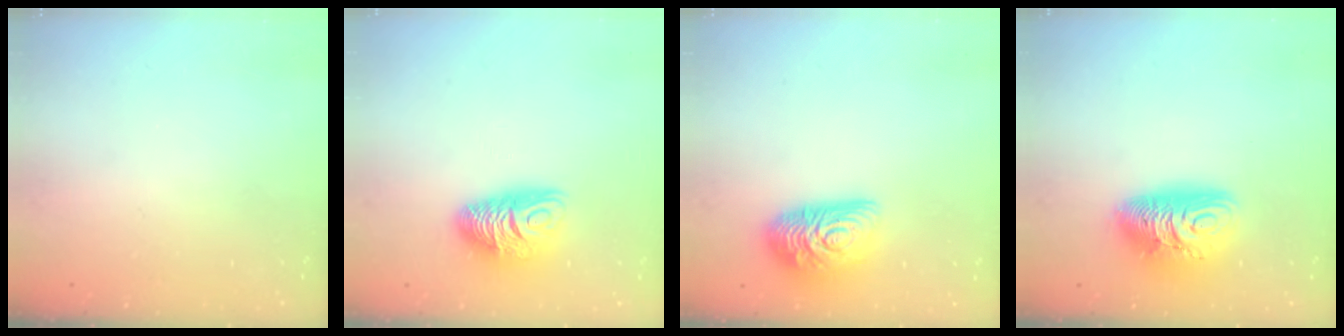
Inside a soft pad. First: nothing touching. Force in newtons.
{"total": 10.0, "press": 9.9, "slide": 1.1}
{"total": 12.8, "press": 12.8, "slide": 0.9}
{"total": 11.3, "press": 11.3, "slide": 0.8}